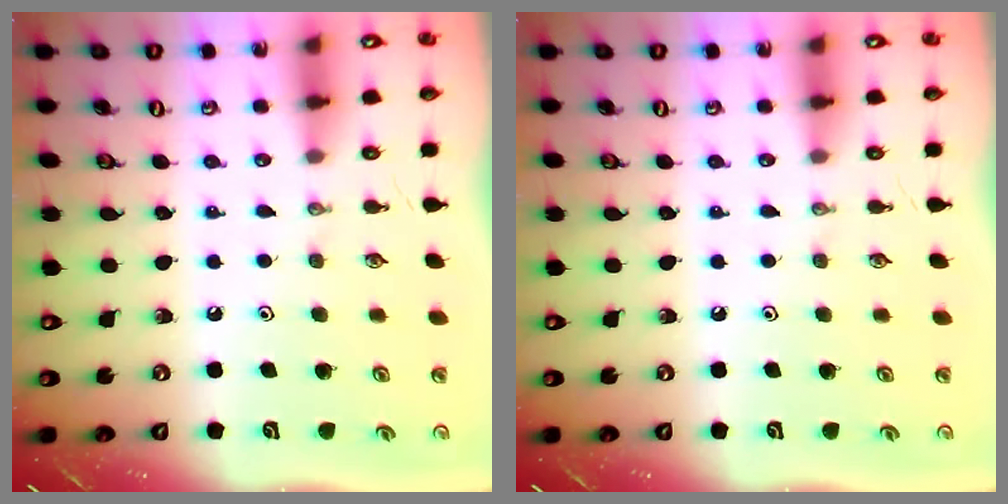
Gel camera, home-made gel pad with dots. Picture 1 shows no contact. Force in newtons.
{"total": 0.0}